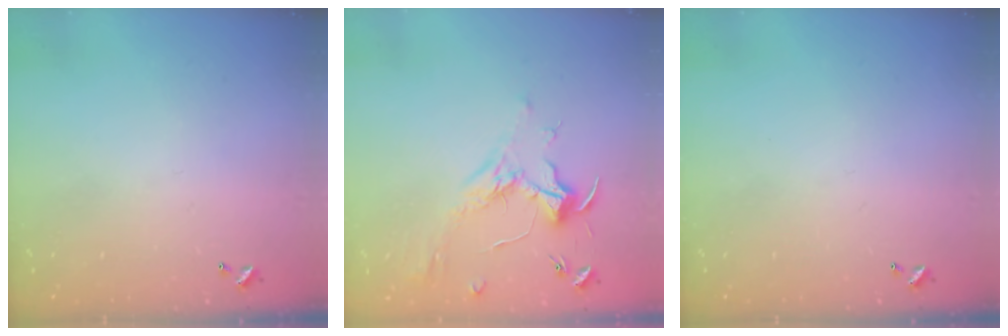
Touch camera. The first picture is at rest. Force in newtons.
{"total": 1.9, "press": 1.7, "slide": 0.7}
{"total": 0.0}